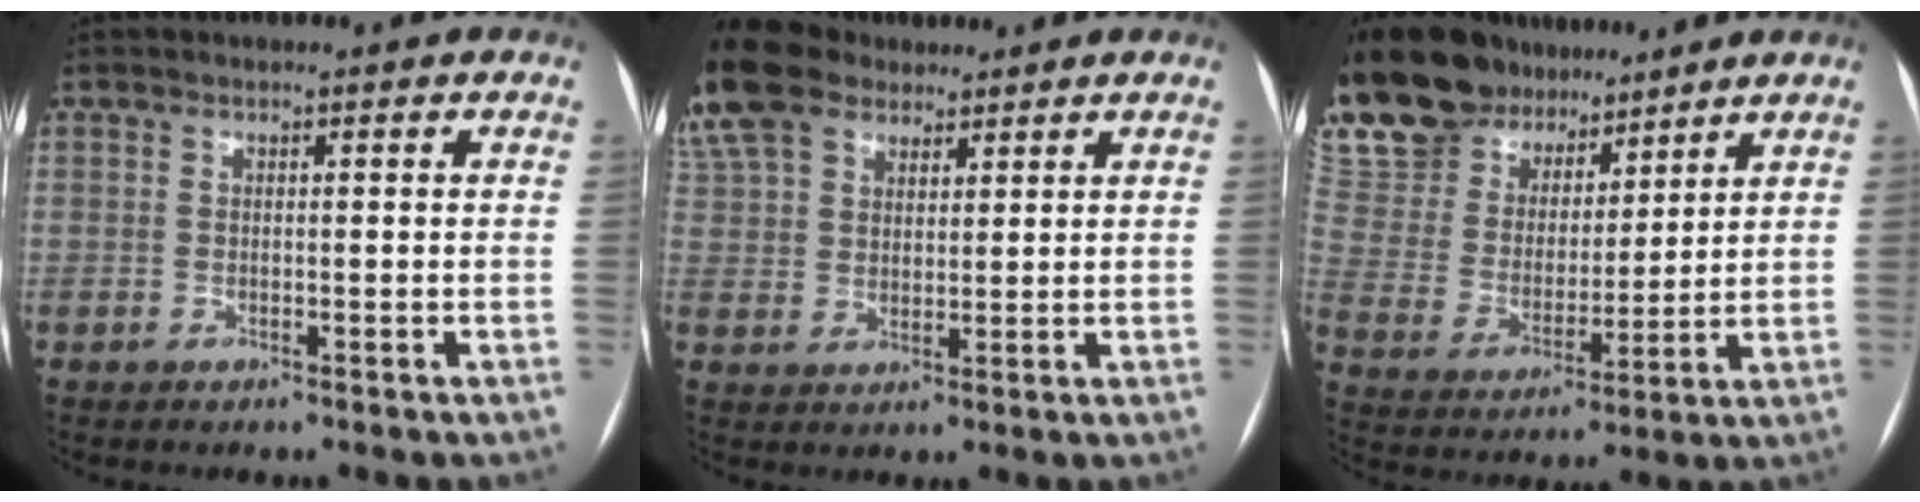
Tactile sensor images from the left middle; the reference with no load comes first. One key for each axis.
{"total": 15.6, "fx": 11.8, "fy": 8.0, "fz": 6.1, "tx": -0.177, "ty": 0.047, "tz": 0.223}
{"total": 16.0, "fx": 13.5, "fy": 7.0, "fz": 4.9, "tx": -0.099, "ty": 0.034, "tz": 0.254}